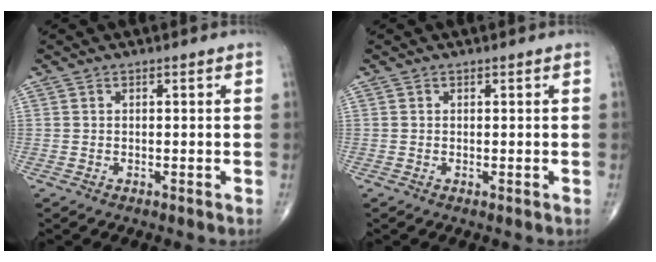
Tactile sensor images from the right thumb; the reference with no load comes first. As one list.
[{"total": 0.0}]